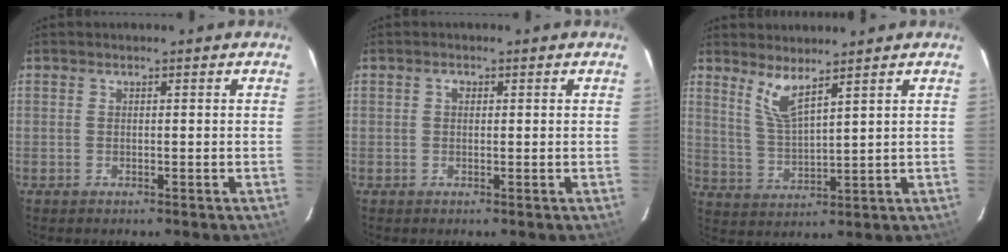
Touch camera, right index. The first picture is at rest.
{"total": 1.0, "force": [0.2, 0.8, 0.5], "torque": [-0.008, 0.006, 0.002]}
{"total": 5.7, "force": [4.2, 0.8, 3.8], "torque": [-0.079, -0.010, 0.091]}